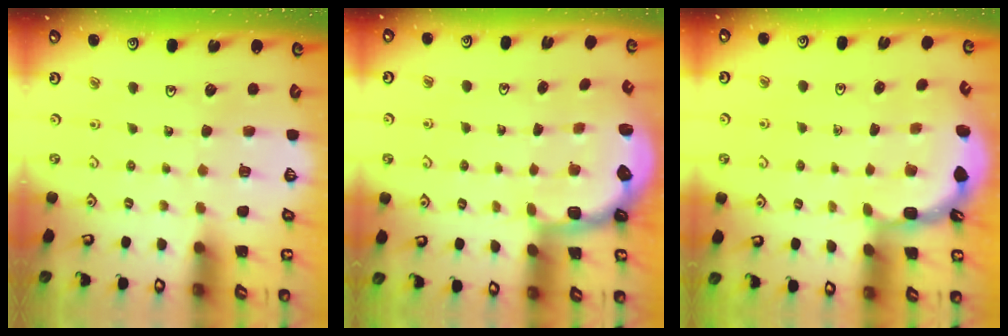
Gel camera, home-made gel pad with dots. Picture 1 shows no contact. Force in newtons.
{"total": 2.6, "press": 2.1, "slide": 1.7}
{"total": 2.1, "press": 1.9, "slide": 0.9}